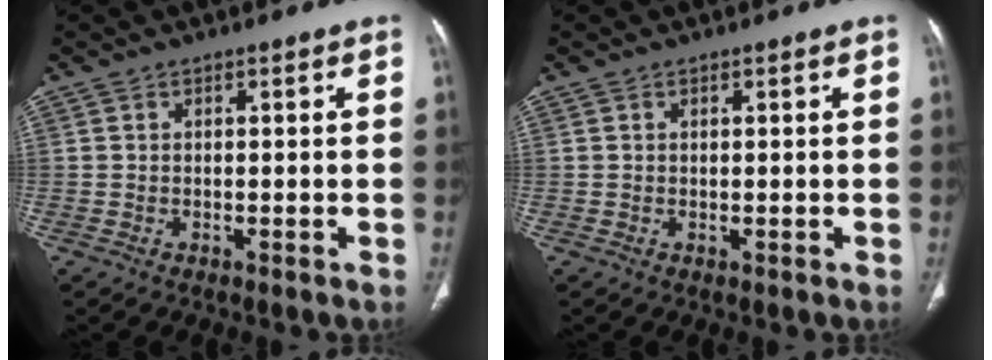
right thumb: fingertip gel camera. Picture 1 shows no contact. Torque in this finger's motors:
{"motor_torque": [0.51, 0.28, 0.35, 0.08, -0.06]}